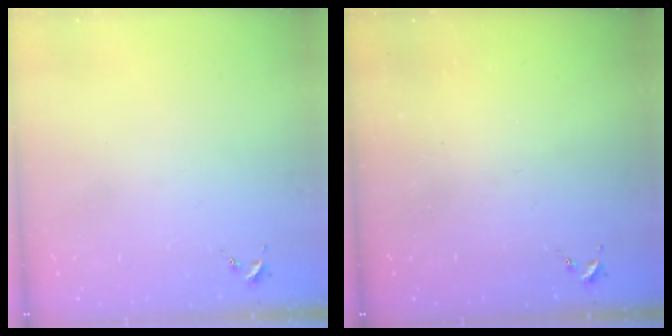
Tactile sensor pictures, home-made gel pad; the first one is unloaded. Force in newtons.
{"total": 0.0}